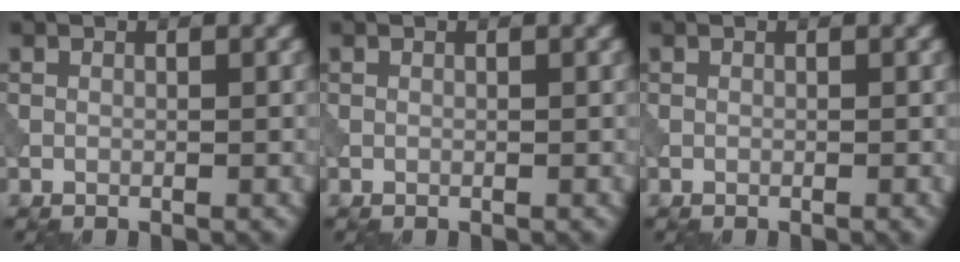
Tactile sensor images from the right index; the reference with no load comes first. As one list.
[{"total": 0.0}, {"total": 0.5, "force": [-0.2, 0.1, 0.5], "torque": [-0.006, -0.001, -0.005]}]